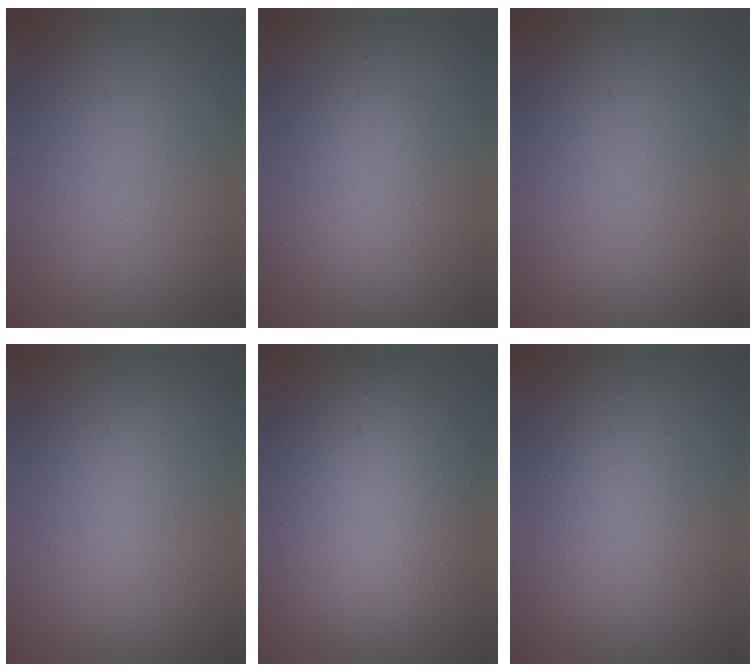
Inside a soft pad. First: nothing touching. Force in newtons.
{"total": 1.7, "press": 1.7, "slide": 0.1}
{"total": 0.0}
{"total": 0.0}
{"total": 8.4, "press": 8.3, "slide": 0.8}
{"total": 1.7, "press": 1.7, "slide": 0.1}